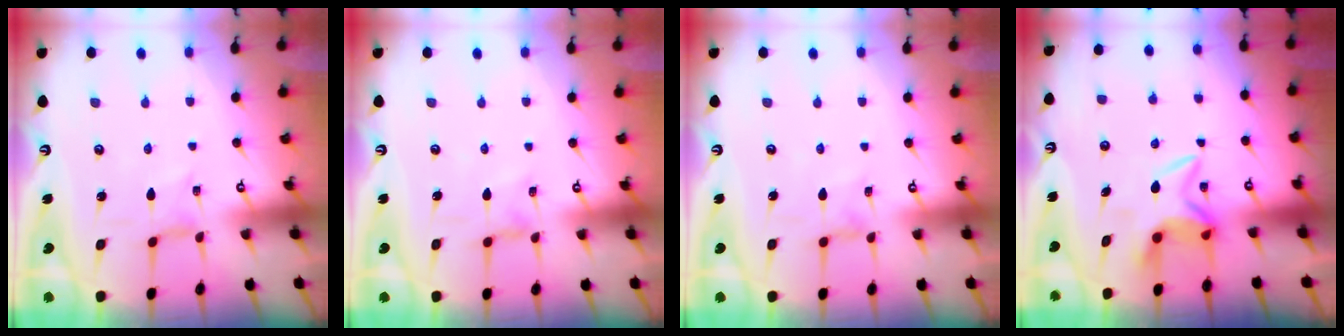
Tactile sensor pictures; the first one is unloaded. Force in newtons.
{"total": 1.1, "press": 1.1, "slide": 0.1}
{"total": 1.6, "press": 1.5, "slide": 0.4}
{"total": 6.5, "press": 6.5, "slide": 0.6}